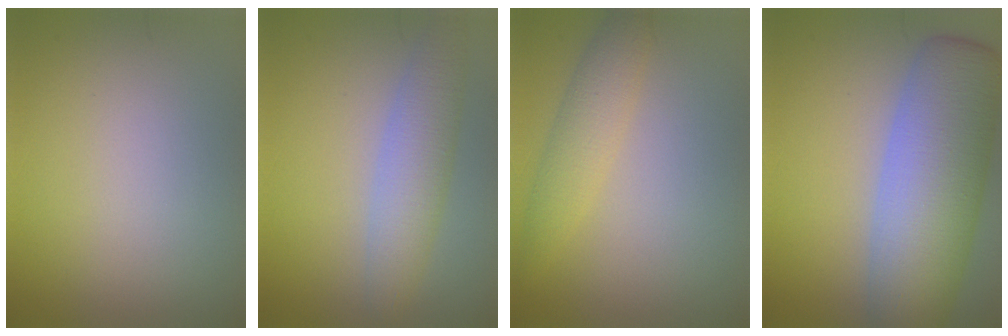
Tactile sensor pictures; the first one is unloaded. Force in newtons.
{"total": 4.0, "press": 4.0, "slide": 0.1}
{"total": 2.7, "press": 2.7, "slide": 0.1}
{"total": 10.3, "press": 10.3, "slide": 0.4}